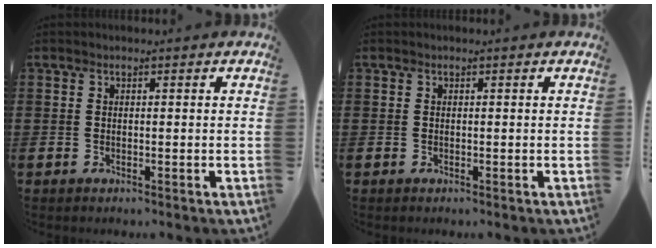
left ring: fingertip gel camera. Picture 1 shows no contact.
{"total": 0.0}